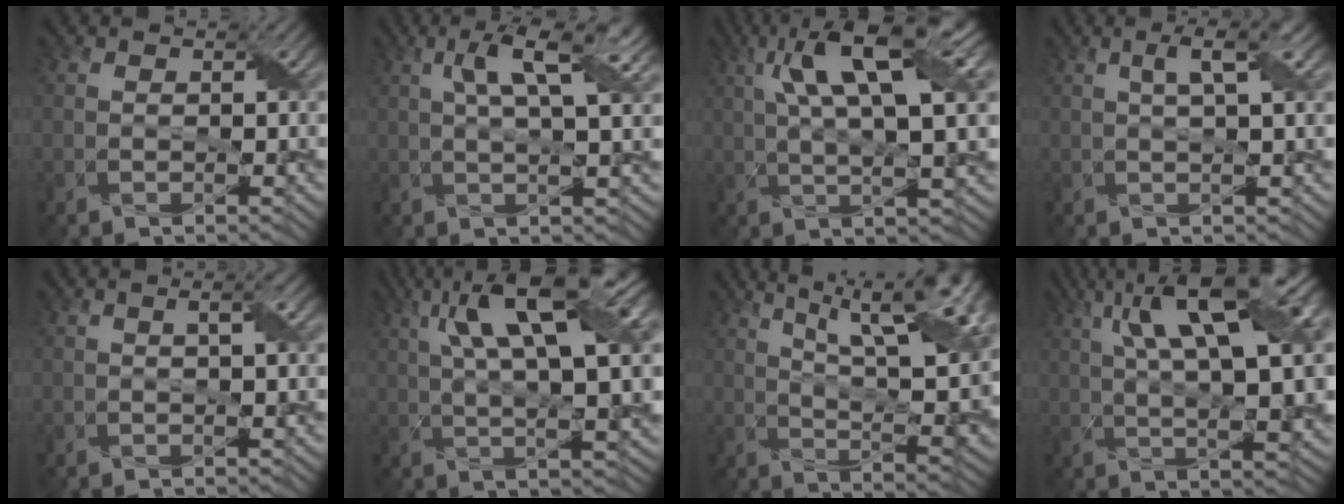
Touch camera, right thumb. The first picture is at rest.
{"total": 7.7, "force": [3.1, 1.7, 6.8], "torque": [-0.115, 0.010, 0.052]}
{"total": 13.3, "force": [4.5, 3.8, 11.9], "torque": [-0.212, 0.009, 0.080]}
{"total": 3.6, "force": [1.3, 0.5, 3.3], "torque": [-0.061, 0.007, 0.022]}
{"total": 1.4, "force": [0.3, 0.1, 1.4], "torque": [-0.022, 0.006, 0.005]}
{"total": 15.2, "force": [5.4, 4.9, 13.3], "torque": [-0.239, 0.017, 0.093]}
{"total": 17.6, "force": [7.9, 6.2, 14.5], "torque": [-0.217, 0.032, 0.118]}
{"total": 16.6, "force": [5.5, 5.8, 14.5], "torque": [-0.240, 0.030, 0.086]}